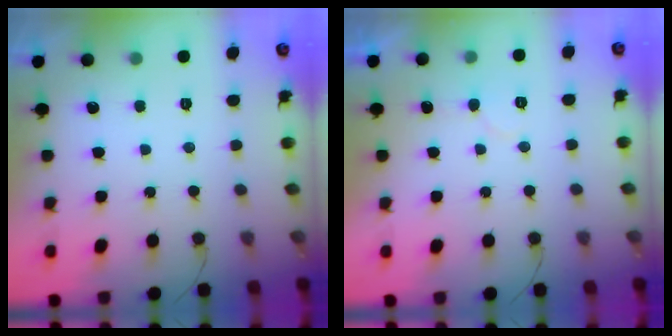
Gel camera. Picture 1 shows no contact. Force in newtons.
{"total": 5.5, "press": 5.5, "slide": 0.2}